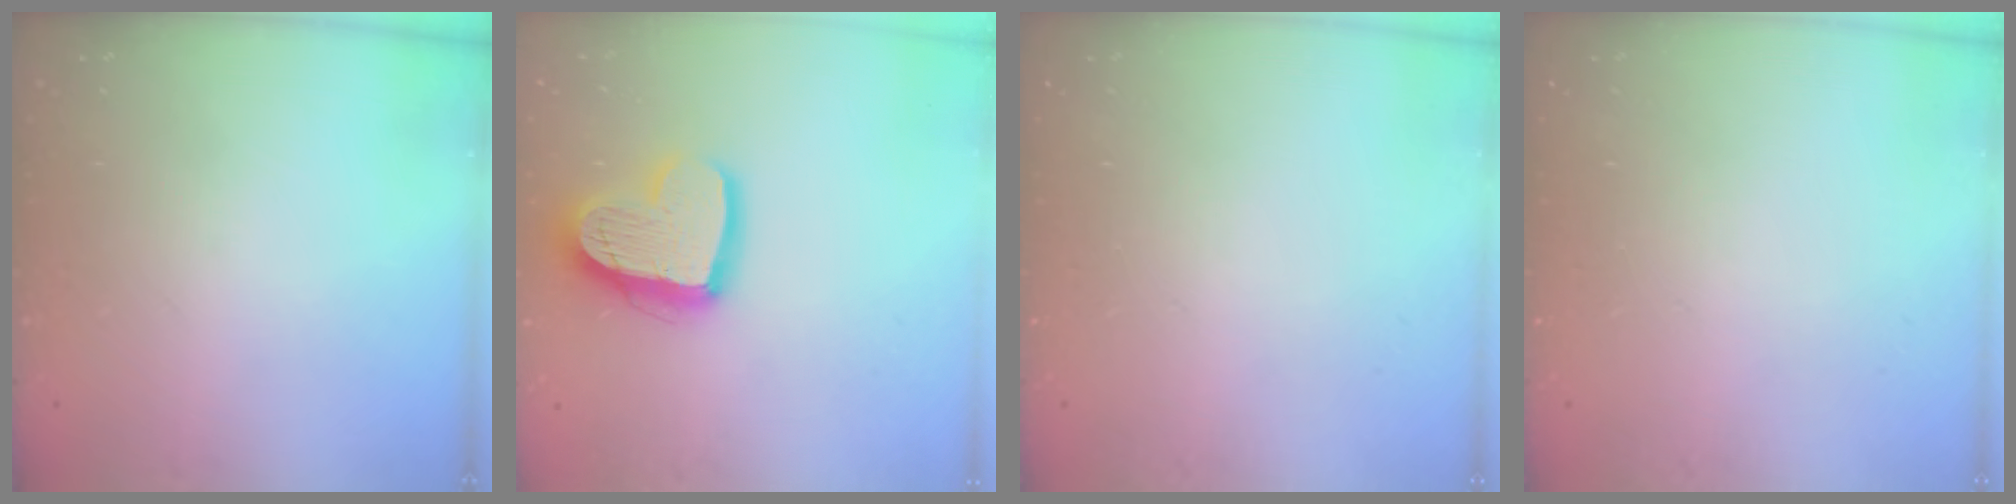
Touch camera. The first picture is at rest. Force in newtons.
{"total": 14.9, "press": 14.8, "slide": 1.4}
{"total": 0.0}
{"total": 0.0}